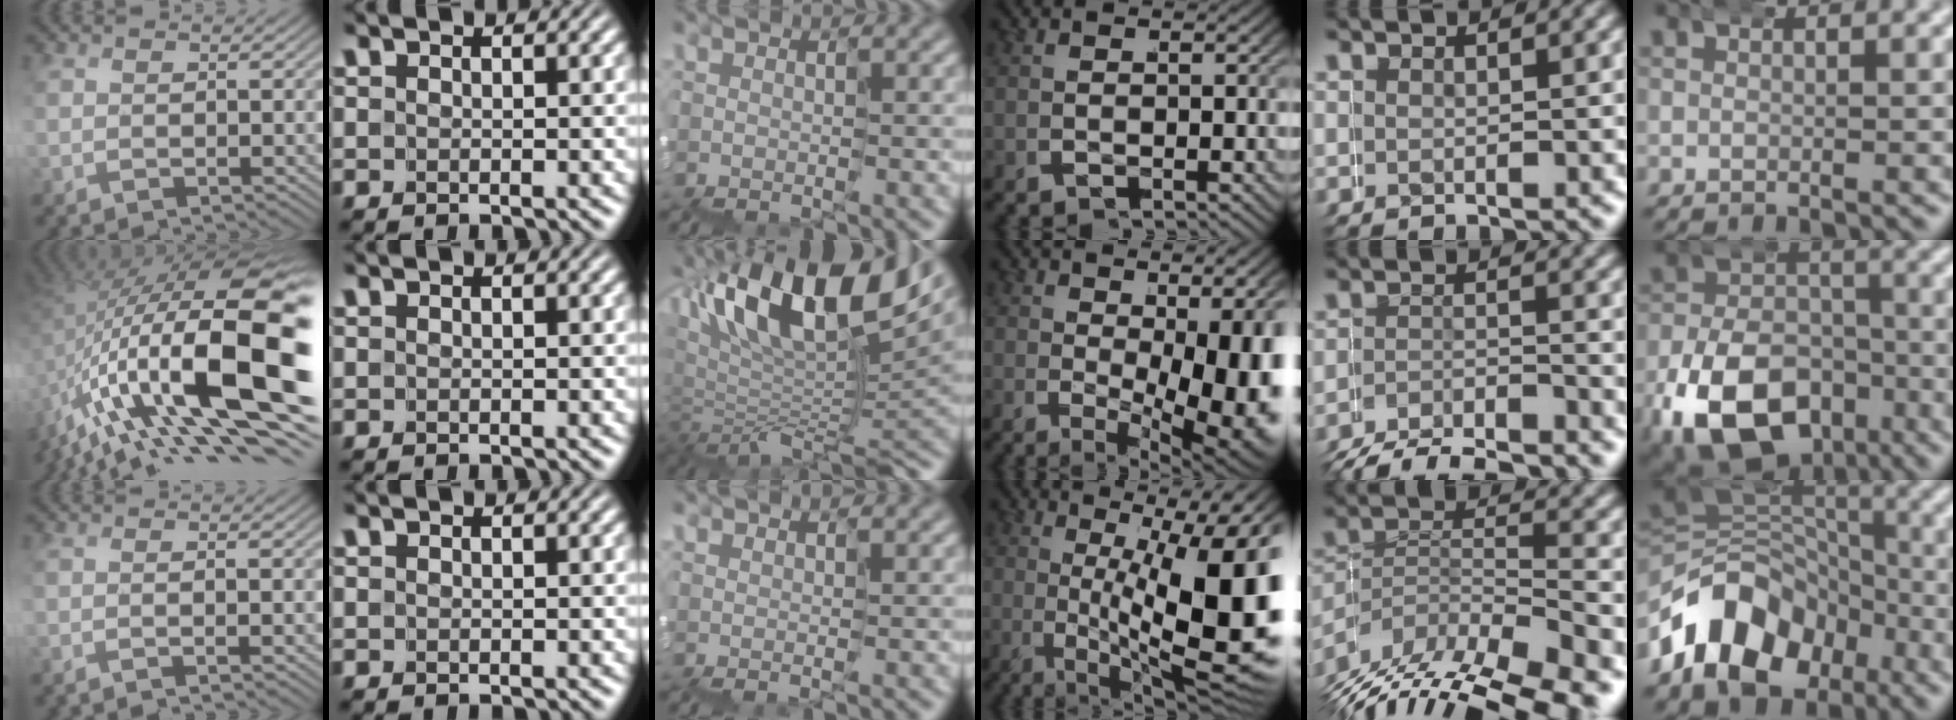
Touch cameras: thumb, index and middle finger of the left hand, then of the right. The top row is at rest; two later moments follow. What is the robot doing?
{"motion": "wrap", "object": "duck tape"}